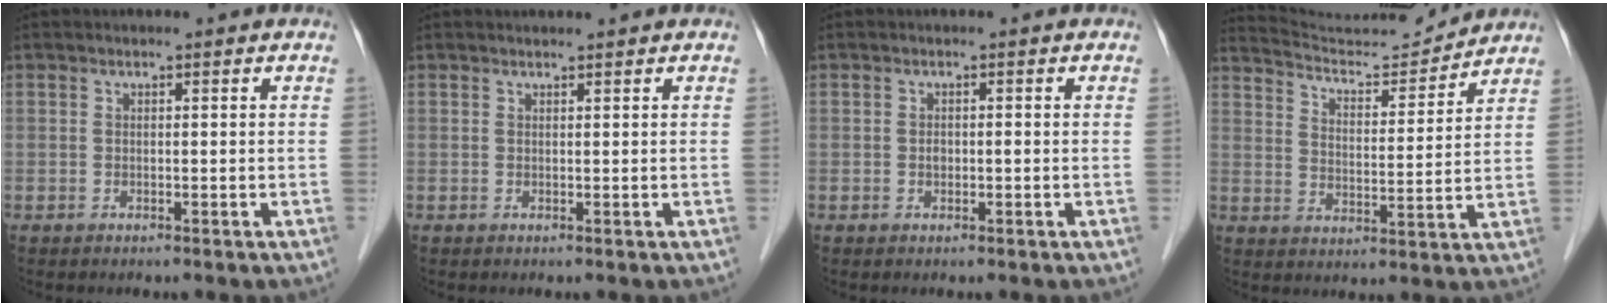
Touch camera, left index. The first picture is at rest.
{"total": 1.2, "force": [1.1, 0.0, 0.3], "torque": [-0.005, 0.010, 0.022]}
{"total": 0.8, "force": [-0.1, 0.5, 0.6], "torque": [-0.013, 0.001, -0.002]}
{"total": 11.4, "force": [11.4, -0.5, 0.9], "torque": [-0.027, 0.000, 0.186]}